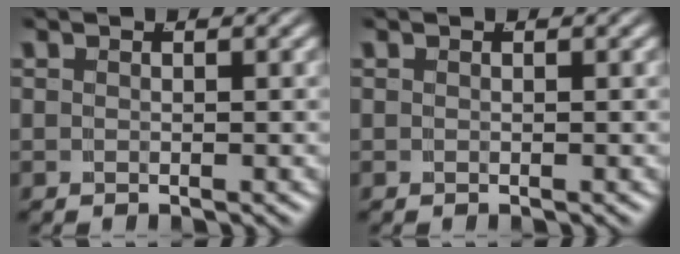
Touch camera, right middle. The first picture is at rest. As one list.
[{"total": 0.0}]